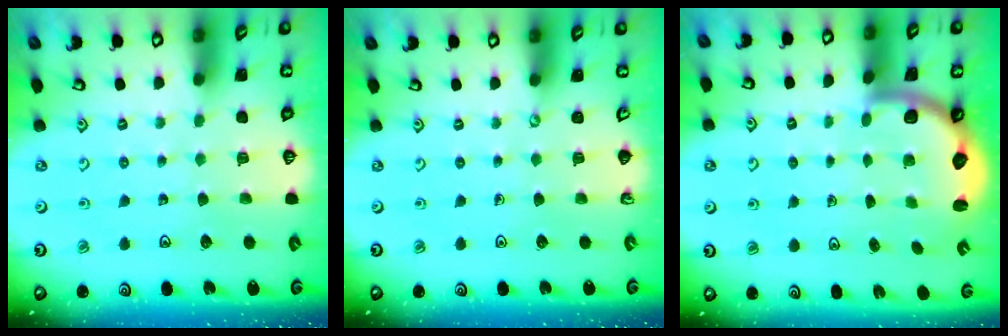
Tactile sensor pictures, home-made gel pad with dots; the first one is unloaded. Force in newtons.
{"total": 0.0}
{"total": 2.7, "press": 2.4, "slide": 1.2}